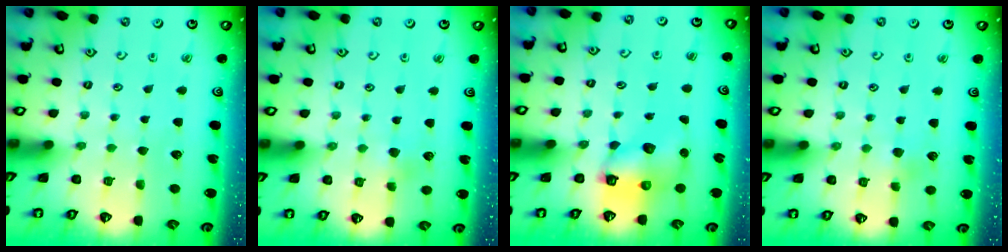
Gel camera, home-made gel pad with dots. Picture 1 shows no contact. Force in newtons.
{"total": 2.3, "press": 2.3, "slide": 0.2}
{"total": 8.4, "press": 8.3, "slide": 1.0}
{"total": 2.3, "press": 2.3, "slide": 0.2}